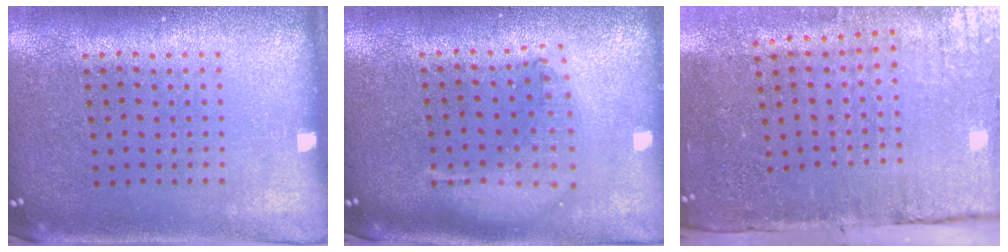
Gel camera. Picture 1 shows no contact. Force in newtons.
{"total": 1.8, "press": 1.6, "slide": 1.0}
{"total": 4.5, "press": 3.8, "slide": 2.5}